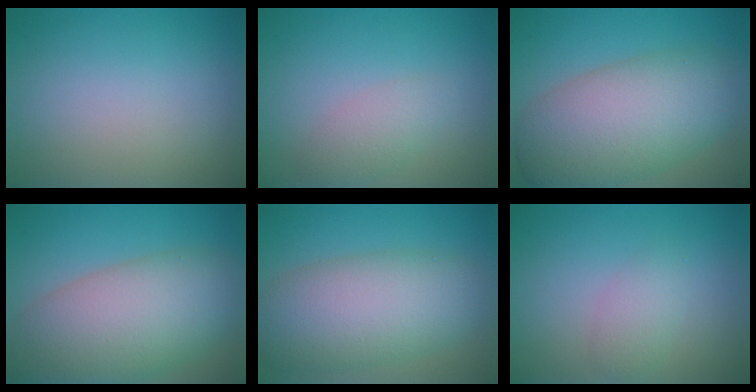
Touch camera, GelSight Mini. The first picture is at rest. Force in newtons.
{"total": 2.1, "press": 2.1, "slide": 0.2}
{"total": 9.6, "press": 9.6, "slide": 0.3}
{"total": 10.6, "press": 10.6, "slide": 0.3}
{"total": 8.5, "press": 8.5, "slide": 0.6}
{"total": 1.8, "press": 1.8, "slide": 0.1}